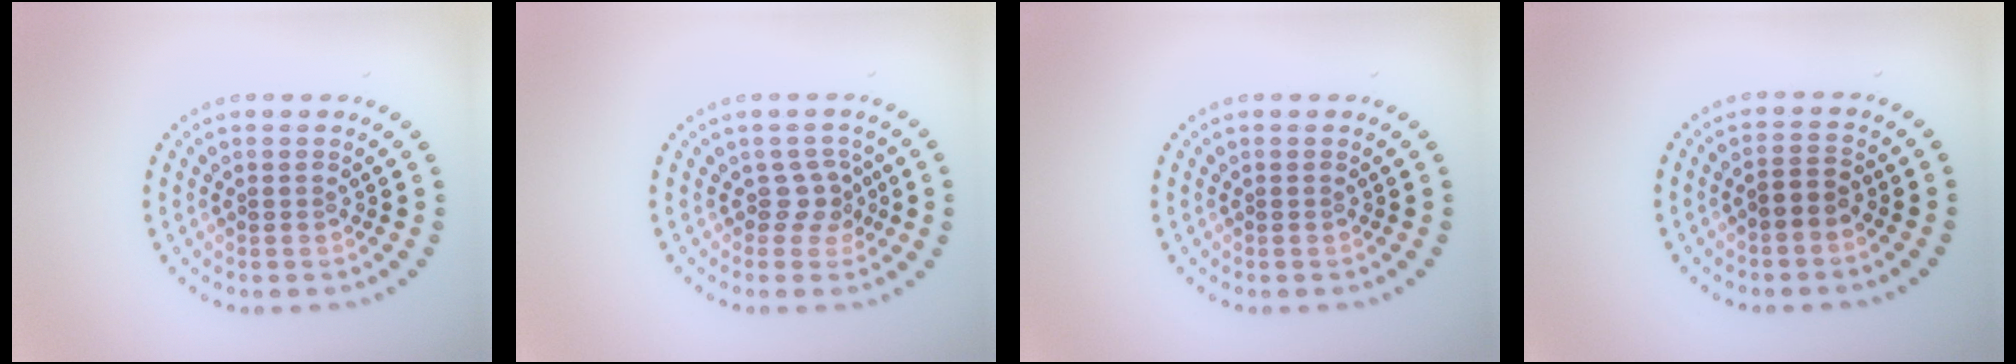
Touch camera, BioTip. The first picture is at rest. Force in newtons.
{"total": 1.8, "press": 1.3, "slide": 1.2}
{"total": 0.0}
{"total": 1.7, "press": 1.5, "slide": 0.8}